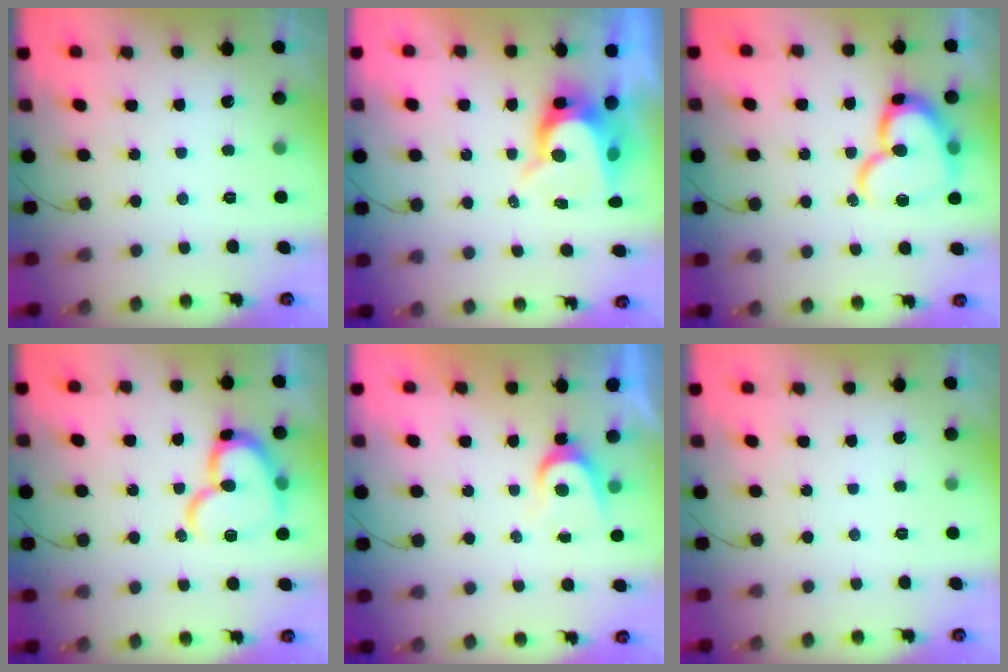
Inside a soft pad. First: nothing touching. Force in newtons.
{"total": 8.6, "press": 8.5, "slide": 0.5}
{"total": 16.9, "press": 16.9, "slide": 1.7}
{"total": 16.1, "press": 16.1, "slide": 1.5}
{"total": 4.3, "press": 4.3, "slide": 0.5}
{"total": 0.0}